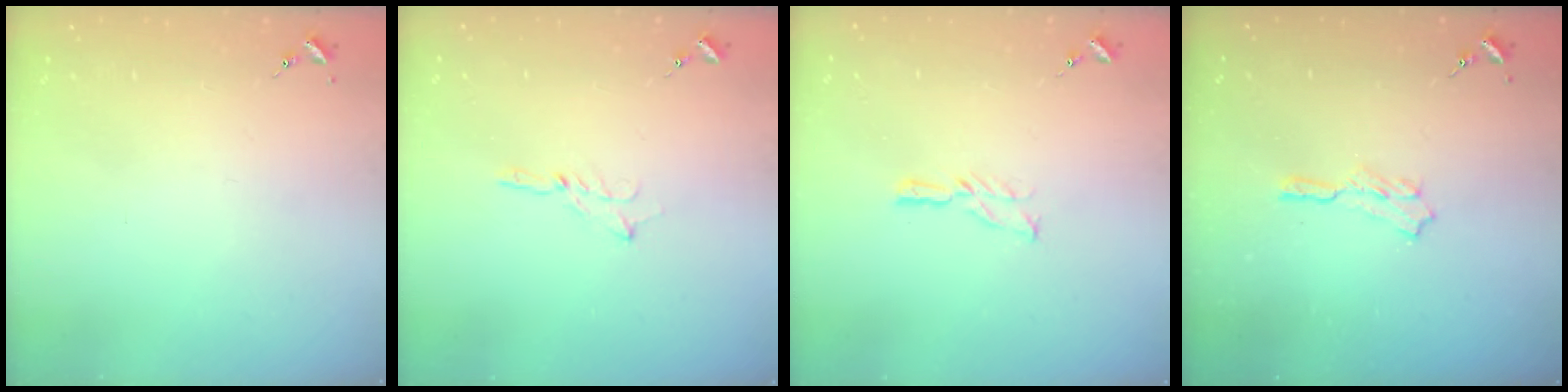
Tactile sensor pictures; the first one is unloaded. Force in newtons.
{"total": 2.0, "press": 2.0, "slide": 0.2}
{"total": 5.7, "press": 5.7, "slide": 0.1}
{"total": 5.5, "press": 5.5, "slide": 0.6}